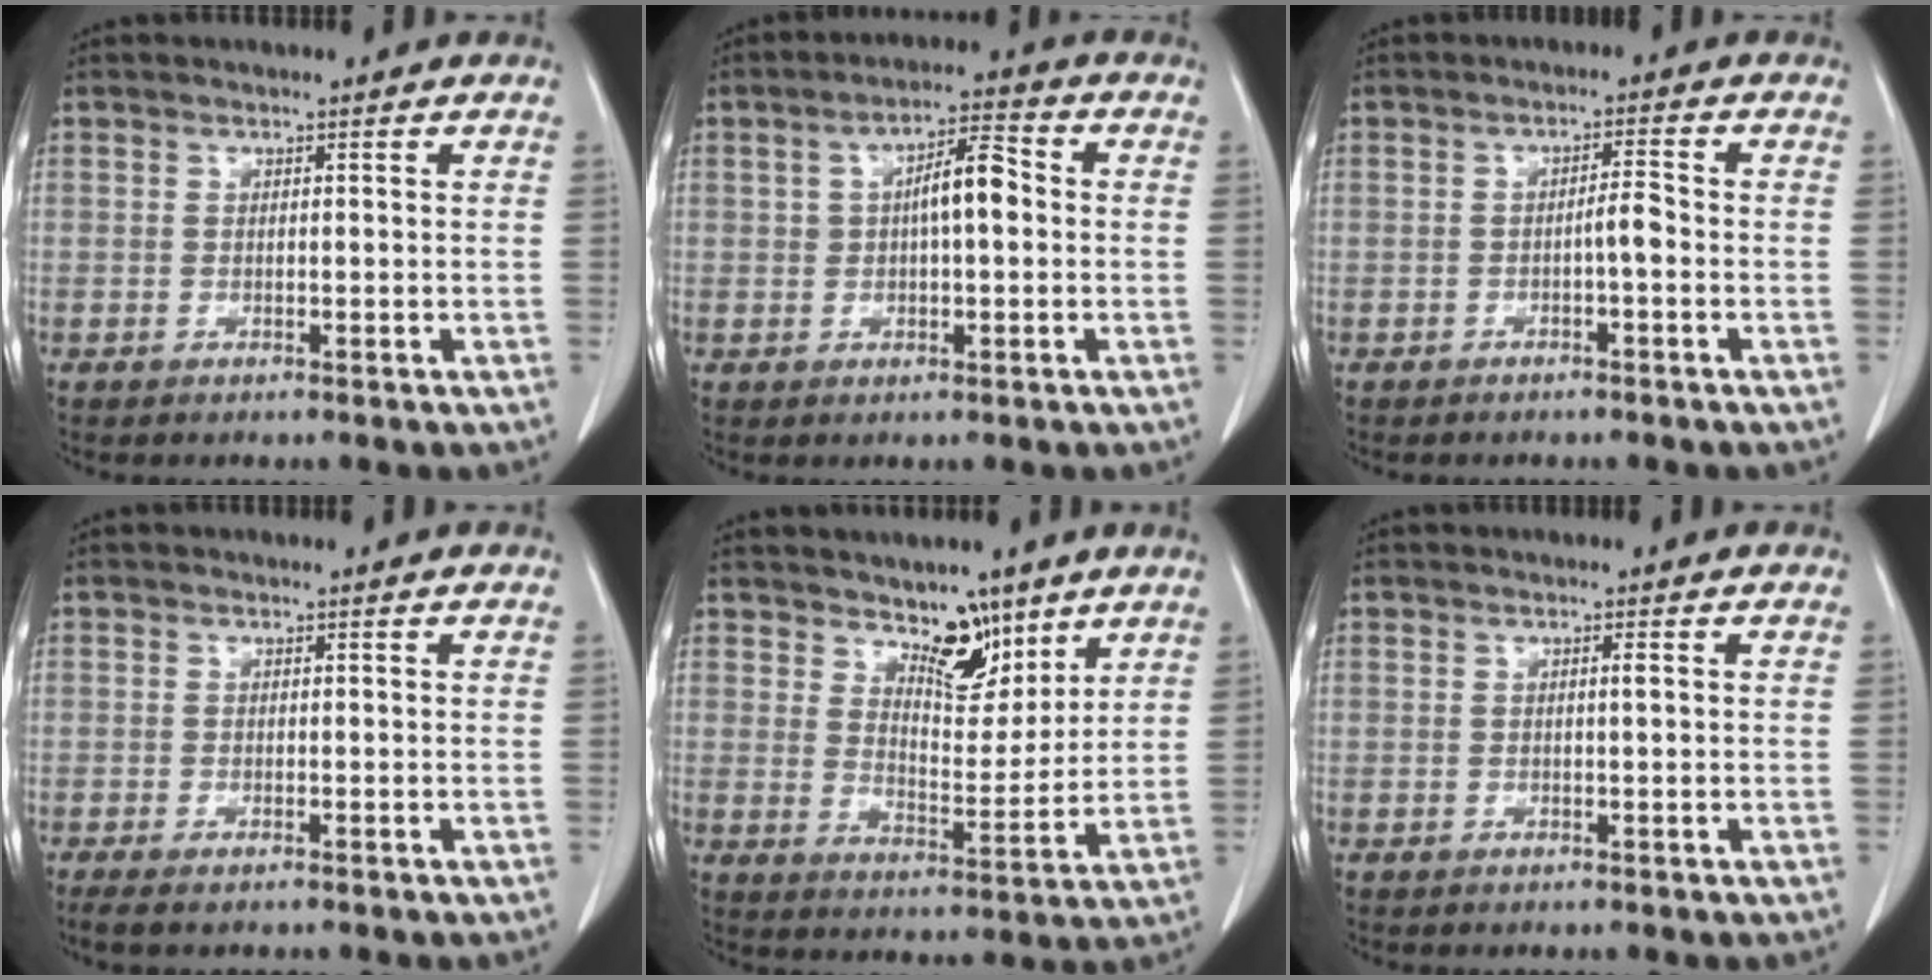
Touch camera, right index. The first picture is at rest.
{"total": 6.6, "force": [0.6, 2.1, 6.2], "torque": [-0.105, 0.022, 0.009]}
{"total": 2.4, "force": [-0.8, 0.3, 2.2], "torque": [-0.033, 0.004, -0.015]}
{"total": 2.6, "force": [-2.0, 0.7, 1.4], "torque": [-0.024, -0.007, -0.028]}
{"total": 7.9, "force": [5.7, 3.4, 4.2], "torque": [-0.058, -0.011, 0.098]}
{"total": 0.7, "force": [0.1, 0.0, 0.7], "torque": [-0.011, 0.002, 0.002]}